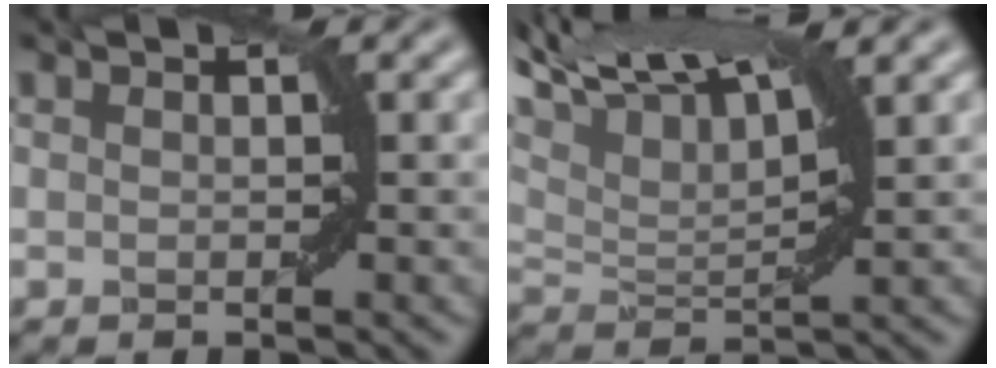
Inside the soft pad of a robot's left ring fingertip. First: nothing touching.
{"total": 9.6, "force": [5.5, 3.5, 7.0], "torque": [-0.122, 0.034, 0.092]}